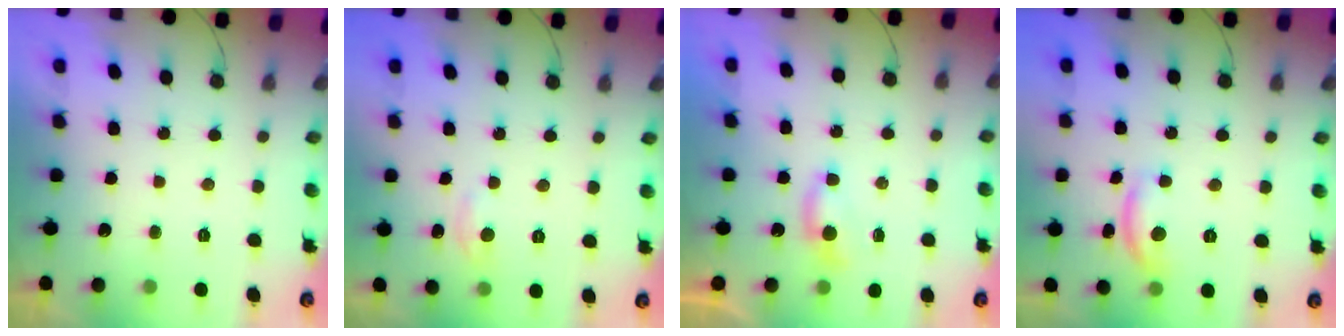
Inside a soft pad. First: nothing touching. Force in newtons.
{"total": 2.8, "press": 2.8, "slide": 0.4}
{"total": 3.9, "press": 3.9, "slide": 0.5}
{"total": 9.9, "press": 9.9, "slide": 0.5}